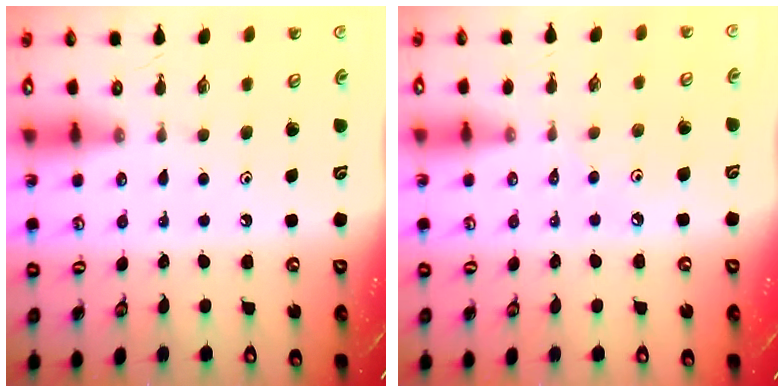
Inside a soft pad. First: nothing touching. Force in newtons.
{"total": 1.7, "press": 1.7, "slide": 0.3}